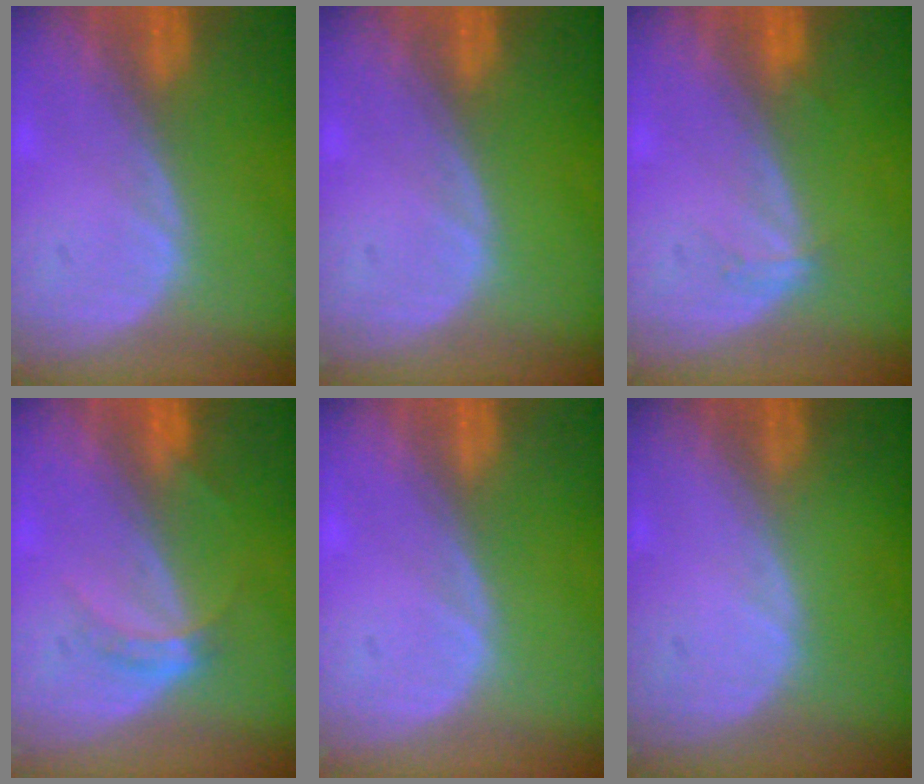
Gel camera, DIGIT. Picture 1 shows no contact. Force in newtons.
{"total": 0.0}
{"total": 1.1, "press": 1.1, "slide": 0.1}
{"total": 2.8, "press": 2.5, "slide": 1.3}
{"total": 0.6, "press": 0.2, "slide": 0.5}
{"total": 0.0}